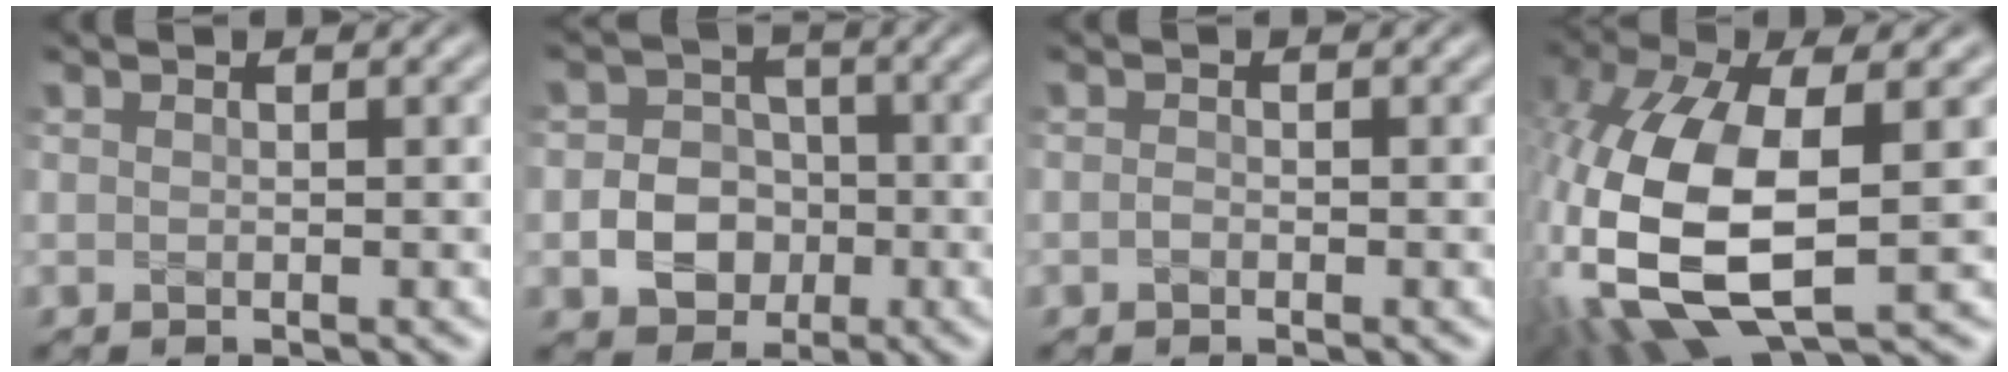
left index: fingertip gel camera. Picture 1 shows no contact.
{"total": 4.6, "force": [-1.2, 3.9, 2.1], "torque": [-0.019, 0.001, -0.036]}
{"total": 0.5, "force": [-0.3, 0.3, 0.3], "torque": [-0.007, 0.000, -0.006]}
{"total": 12.8, "force": [-2.0, 6.3, 11.0], "torque": [-0.264, -0.016, -0.034]}